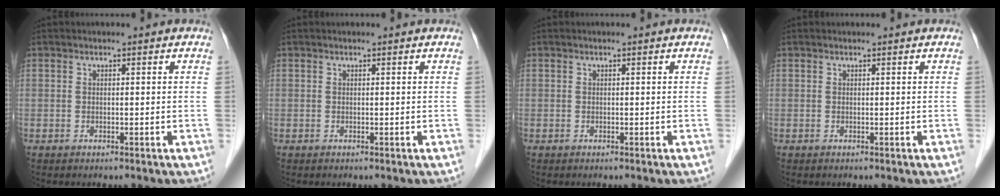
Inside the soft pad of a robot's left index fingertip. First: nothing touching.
{"total": 0.0}
{"total": 0.0}
{"total": 0.0}